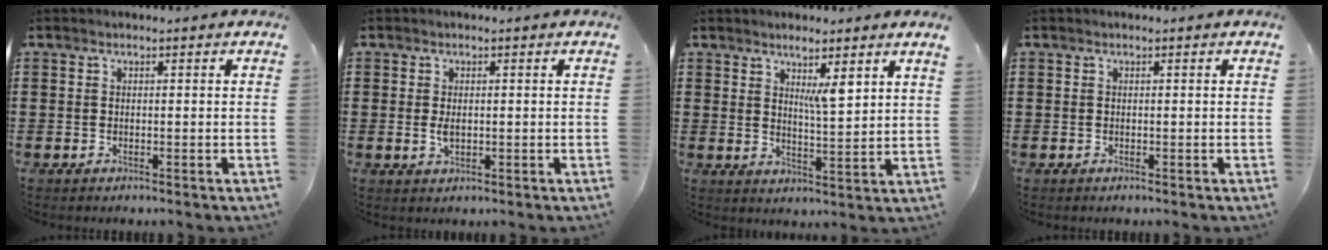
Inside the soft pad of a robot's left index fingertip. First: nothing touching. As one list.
[{"total": 2.1, "force": [0.1, 0.9, 1.9], "torque": [-0.037, 0.001, 0.001]}, {"total": 4.9, "force": [3.4, 0.0, 3.5], "torque": [-0.061, -0.019, 0.053]}, {"total": 0.0}]